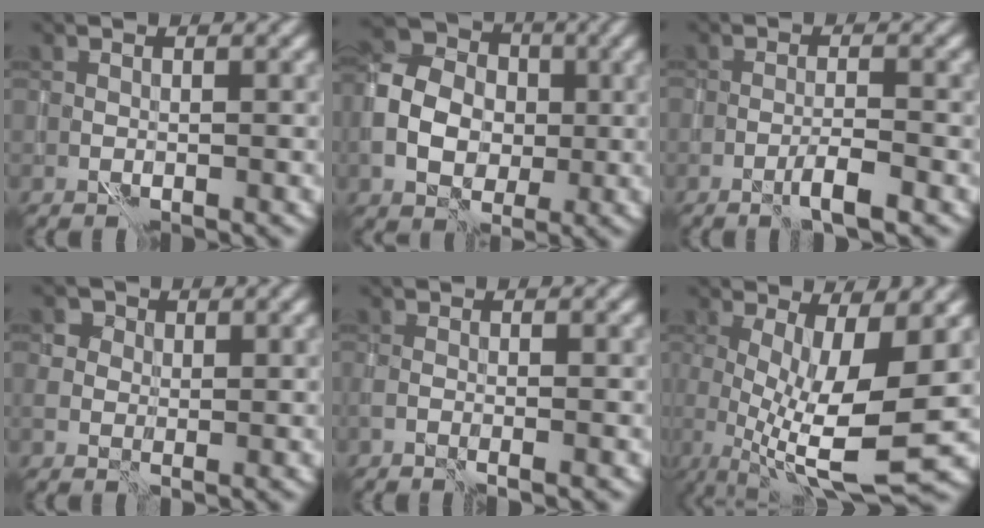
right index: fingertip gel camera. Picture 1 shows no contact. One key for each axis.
{"total": 7.6, "fx": -0.8, "fy": 6.1, "fz": 4.5, "tx": -0.103, "ty": 0.005, "tz": -0.021}
{"total": 2.4, "fx": -1.6, "fy": 0.2, "fz": 1.9, "tx": -0.033, "ty": 0.008, "tz": -0.031}
{"total": 3.9, "fx": 1.0, "fy": 3.4, "fz": 1.7, "tx": -0.020, "ty": 0.013, "tz": -0.006}
{"total": 1.0, "fx": -0.7, "fy": 0.0, "fz": 0.7, "tx": -0.014, "ty": -0.004, "tz": -0.016}
{"total": 10.2, "fx": -0.8, "fy": 2.9, "fz": 9.8, "tx": -0.165, "ty": -0.012, "tz": -0.010}